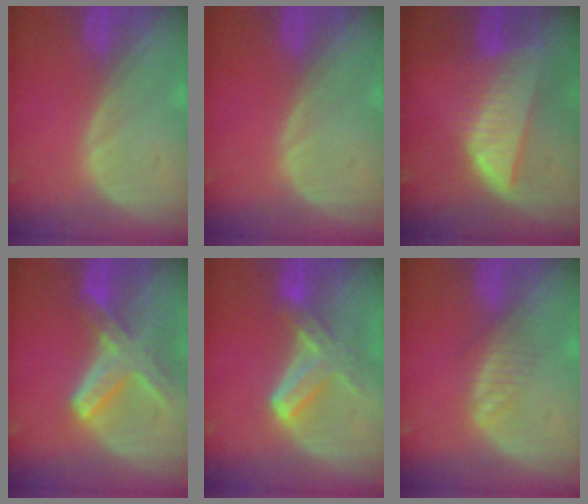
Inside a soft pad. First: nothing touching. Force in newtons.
{"total": 0.0}
{"total": 8.3, "press": 7.3, "slide": 3.9}
{"total": 8.2, "press": 7.2, "slide": 3.9}
{"total": 6.1, "press": 6.1, "slide": 0.1}
{"total": 2.7, "press": 2.7, "slide": 0.2}